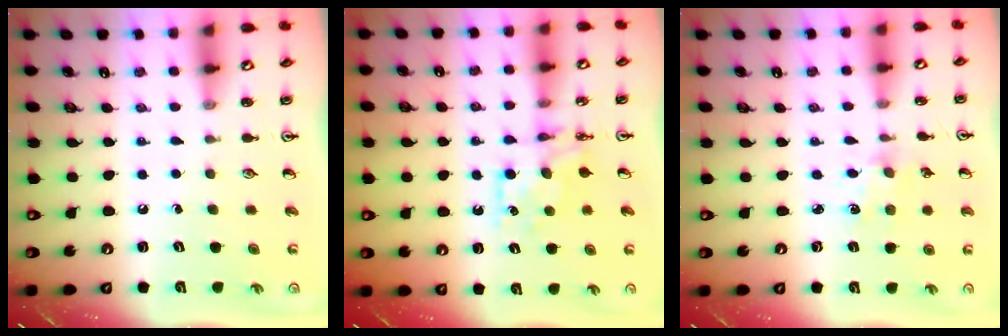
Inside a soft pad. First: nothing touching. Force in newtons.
{"total": 7.7, "press": 7.7, "slide": 0.7}
{"total": 2.7, "press": 2.7, "slide": 0.4}